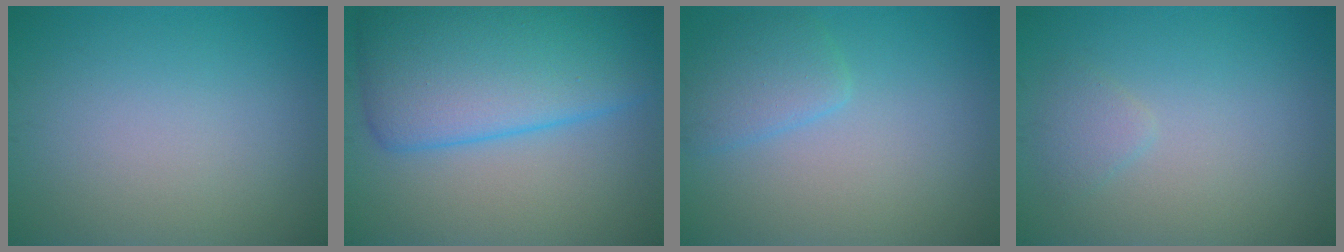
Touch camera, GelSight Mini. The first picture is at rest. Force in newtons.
{"total": 10.5, "press": 10.5, "slide": 0.4}
{"total": 2.6, "press": 2.6, "slide": 0.2}
{"total": 1.2, "press": 1.2, "slide": 0.1}